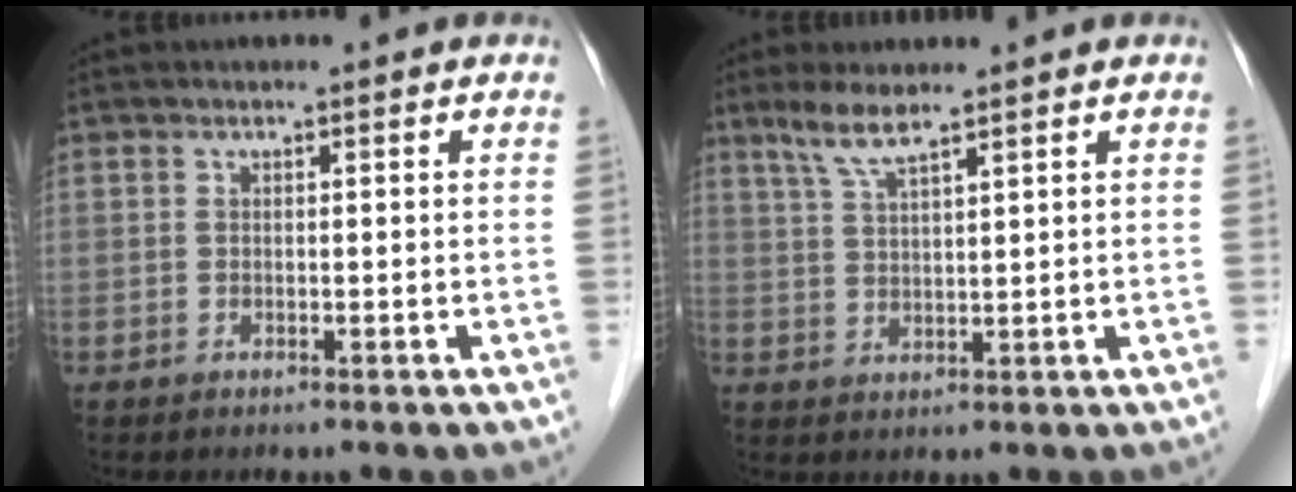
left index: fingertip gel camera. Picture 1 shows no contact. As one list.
[{"total": 4.2, "force": [3.3, 0.1, 2.7], "torque": [-0.062, 0.003, 0.069]}]